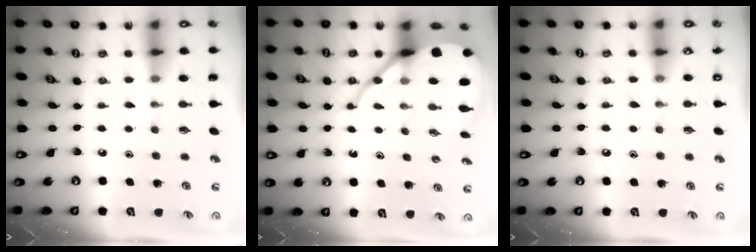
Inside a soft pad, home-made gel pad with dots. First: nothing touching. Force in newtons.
{"total": 10.3, "press": 10.2, "slide": 1.0}
{"total": 5.3, "press": 5.2, "slide": 0.5}